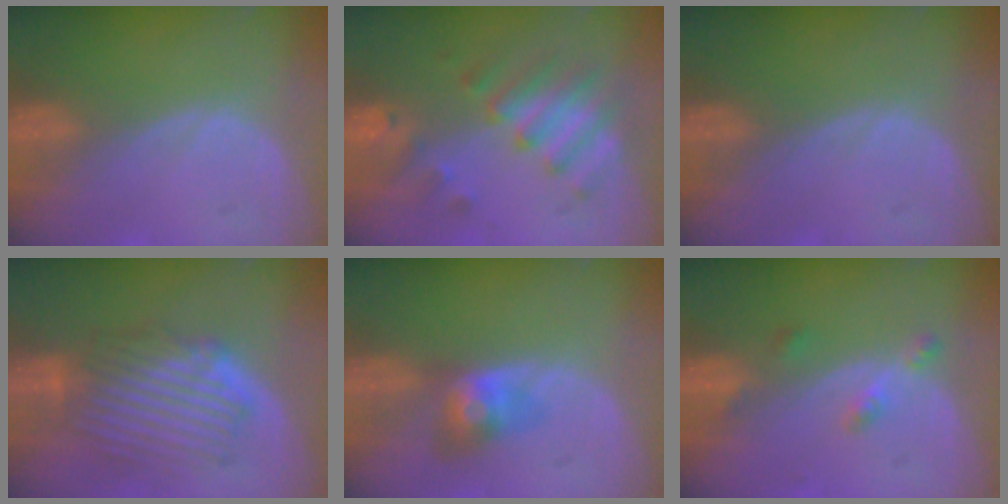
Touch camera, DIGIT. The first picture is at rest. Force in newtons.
{"total": 7.1, "press": 6.8, "slide": 2.0}
{"total": 0.0}
{"total": 8.3, "press": 8.0, "slide": 2.4}
{"total": 4.0, "press": 4.0, "slide": 0.2}
{"total": 3.2, "press": 2.7, "slide": 1.7}